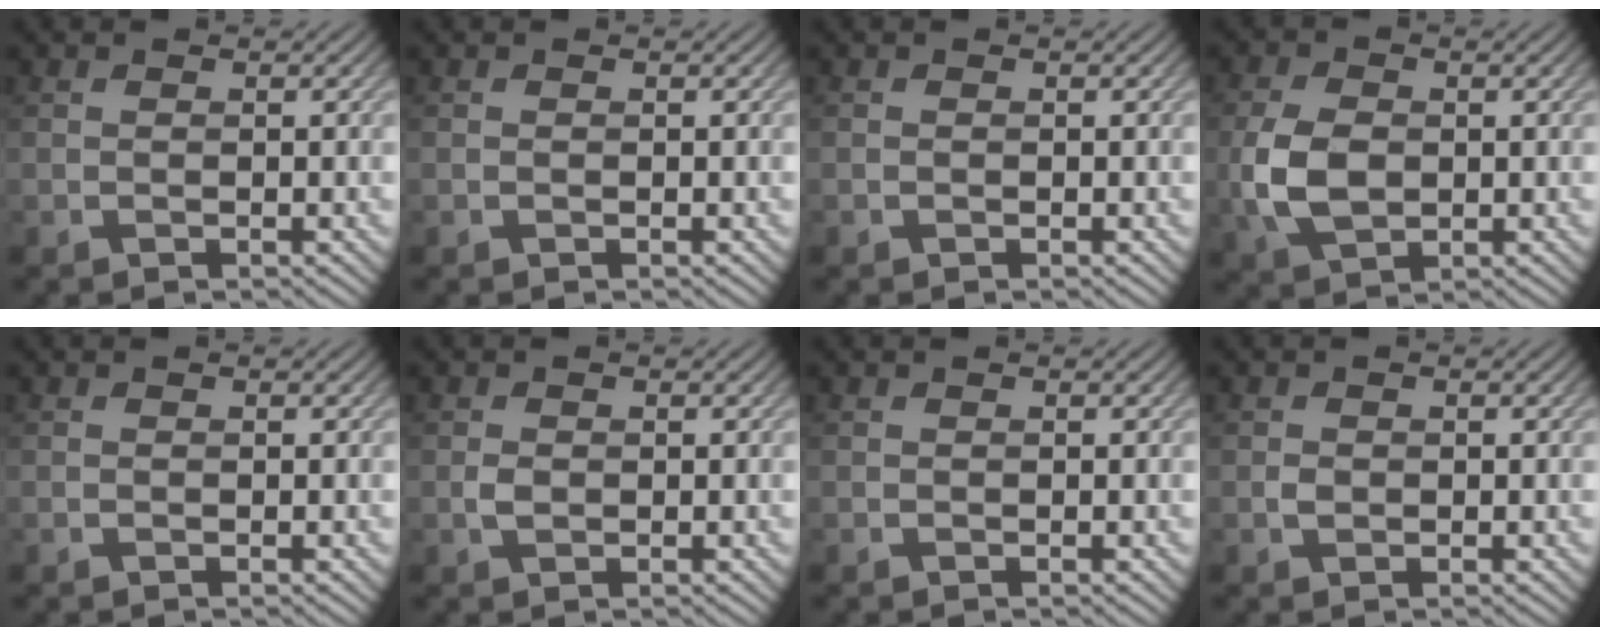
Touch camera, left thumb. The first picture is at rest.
{"total": 0.0}
{"total": 0.0}
{"total": 6.3, "force": [-0.6, 4.3, 4.6], "torque": [-0.118, -0.004, -0.014]}
{"total": 0.0}
{"total": 1.2, "force": [-0.1, 0.9, 0.8], "torque": [-0.019, -0.002, -0.004]}
{"total": 0.0}
{"total": 0.9, "force": [-0.1, 0.7, 0.5], "torque": [-0.010, -0.004, -0.004]}